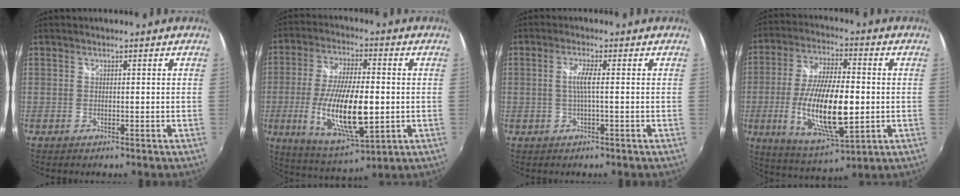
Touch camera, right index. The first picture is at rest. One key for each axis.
{"total": 17.8, "fx": -2.8, "fy": 6.3, "fz": 16.4, "tx": -0.320, "ty": -0.023, "tz": -0.040}
{"total": 3.0, "fx": -0.1, "fy": -0.1, "fz": 3.0, "tx": -0.059, "ty": 0.000, "tz": -0.003}
{"total": 18.2, "fx": -2.7, "fy": 6.4, "fz": 16.9, "tx": -0.330, "ty": -0.018, "tz": -0.041}